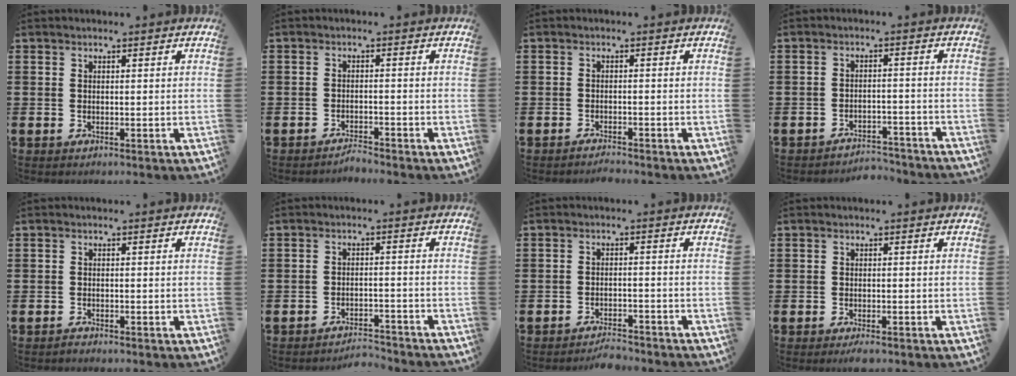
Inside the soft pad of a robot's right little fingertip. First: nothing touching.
{"total": 1.5, "force": [-1.5, -0.1, 0.1], "torque": [-0.006, 0.003, -0.031]}
{"total": 1.2, "force": [-1.2, 0.0, 0.1], "torque": [0.003, -0.004, -0.025]}
{"total": 3.2, "force": [-3.2, 0.1, -0.1], "torque": [-0.004, 0.003, -0.068]}
{"total": 0.6, "force": [-0.6, 0.0, 0.0], "torque": [-0.003, -0.003, -0.012]}
{"total": 2.9, "force": [-2.9, -0.1, -0.1], "torque": [-0.004, 0.003, -0.062]}
{"total": 2.4, "force": [-2.4, 0.1, 0.2], "torque": [-0.010, 0.005, -0.050]}
{"total": 0.9, "force": [-0.6, 0.1, 0.7], "torque": [-0.013, -0.002, -0.012]}